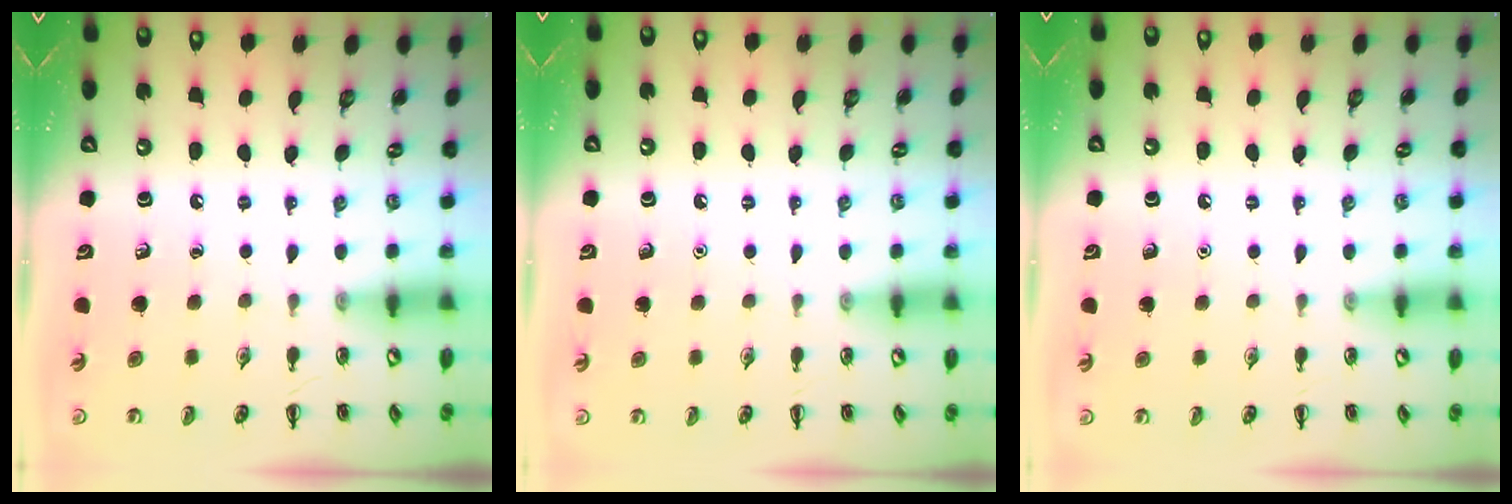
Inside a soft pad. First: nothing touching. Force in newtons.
{"total": 1.6, "press": 1.6, "slide": 0.1}
{"total": 1.6, "press": 1.6, "slide": 0.1}